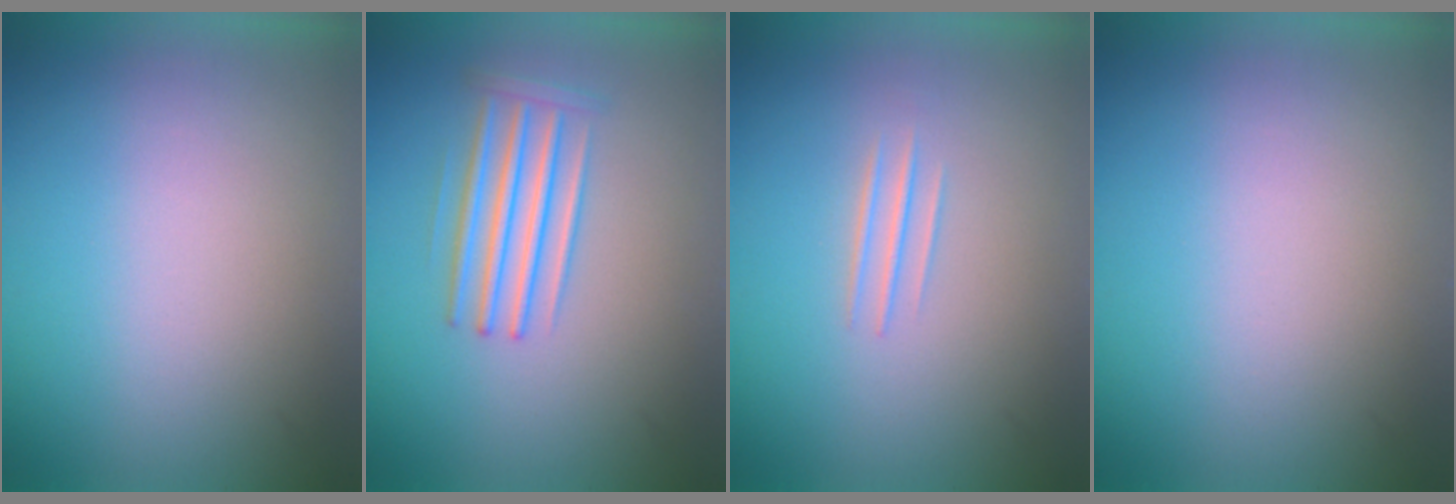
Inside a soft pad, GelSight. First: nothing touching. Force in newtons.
{"total": 2.8}
{"total": 1.0}
{"total": 1.0}